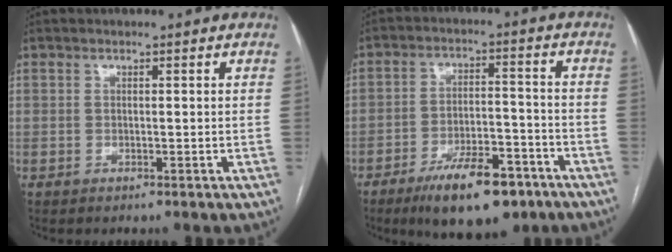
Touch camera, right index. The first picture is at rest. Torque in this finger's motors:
{"motor_torque": [0.55, -0.42, 0.24, 0.03]}